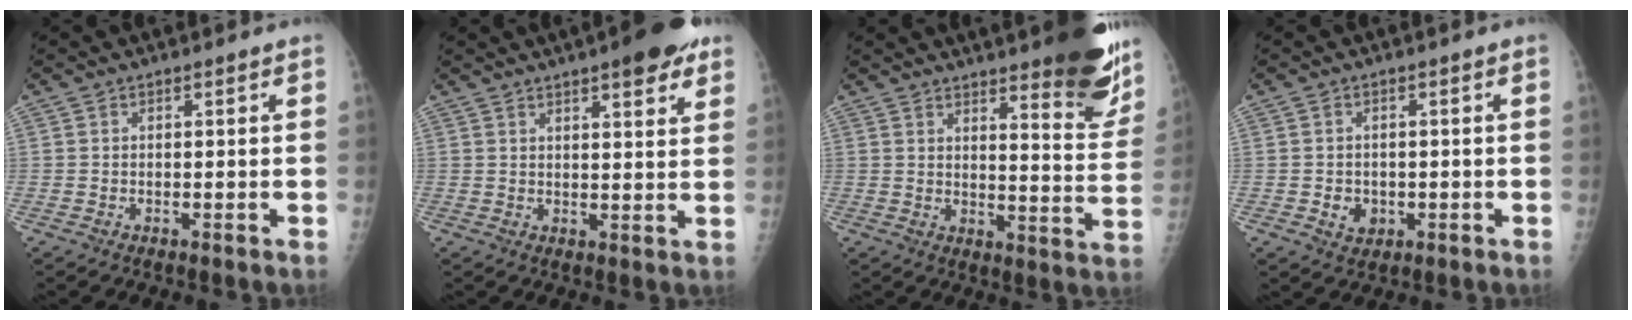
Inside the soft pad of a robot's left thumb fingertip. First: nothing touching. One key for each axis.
{"total": 9.4, "fx": 5.9, "fy": 2.5, "fz": 6.9, "tx": -0.070, "ty": -0.020, "tz": 0.073}
{"total": 18.0, "fx": 13.1, "fy": 4.0, "fz": 11.7, "tx": -0.117, "ty": -0.093, "tz": 0.162}
{"total": 3.2, "fx": -0.6, "fy": 2.8, "fz": 1.4, "tx": -0.009, "ty": 0.002, "tz": 0.000}